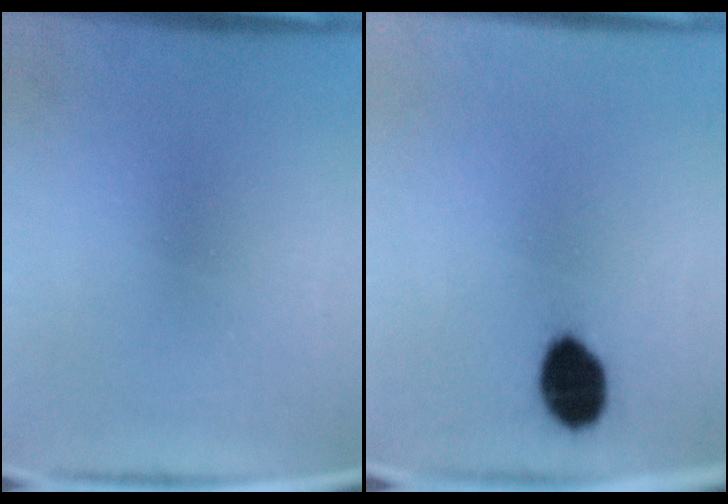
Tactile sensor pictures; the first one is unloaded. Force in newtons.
{"total": 8.4}